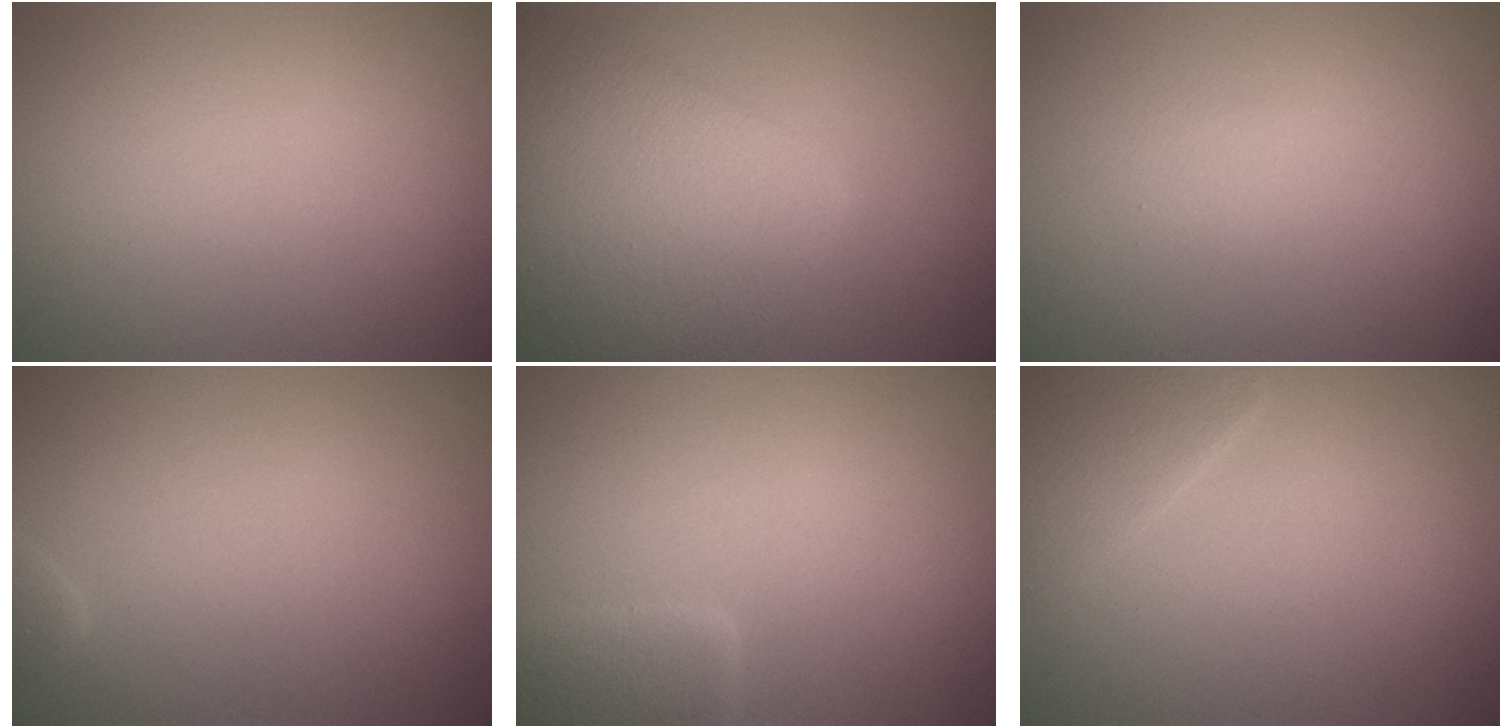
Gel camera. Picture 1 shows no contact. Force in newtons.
{"total": 7.9, "press": 7.9, "slide": 0.2}
{"total": 0.6, "press": 0.6, "slide": 0.1}
{"total": 0.9, "press": 0.9, "slide": 0.0}
{"total": 2.6, "press": 2.6, "slide": 0.2}
{"total": 2.1, "press": 2.1, "slide": 0.1}